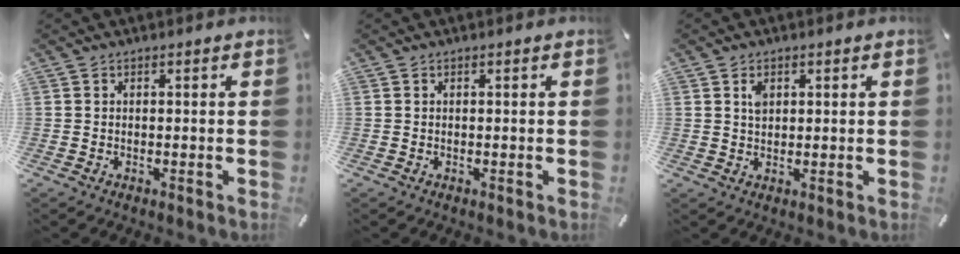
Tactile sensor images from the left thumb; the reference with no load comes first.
{"total": 0.0}
{"total": 2.4, "force": [1.1, 1.5, 1.5], "torque": [-0.017, -0.006, 0.017]}